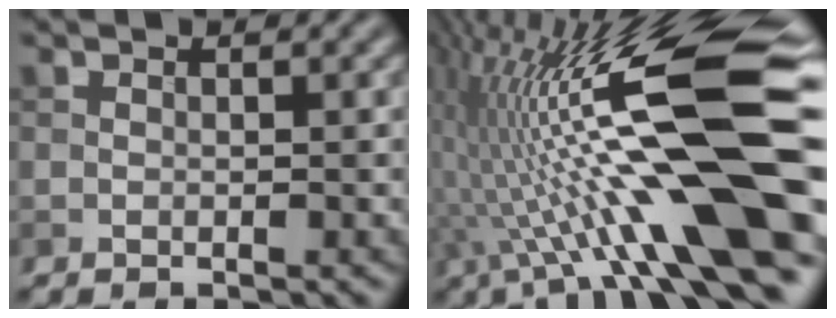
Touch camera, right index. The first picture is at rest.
{"total": 18.1, "force": [-0.2, 3.7, 17.7], "torque": [-0.290, 0.028, -0.004]}